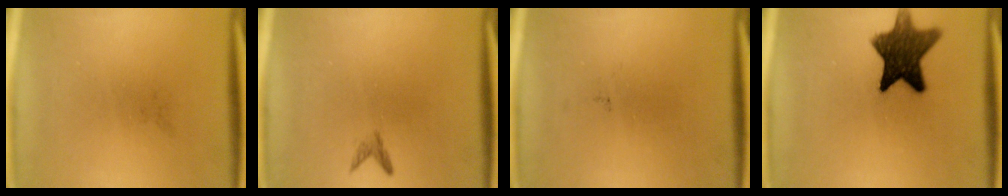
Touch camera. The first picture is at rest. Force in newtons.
{"total": 0.8}
{"total": 0.0}
{"total": 11.3}